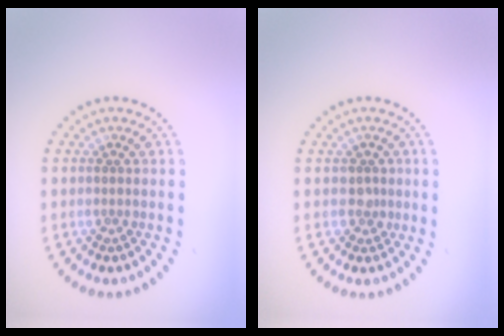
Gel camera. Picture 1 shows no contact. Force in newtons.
{"total": 1.3, "press": 1.1, "slide": 0.7}